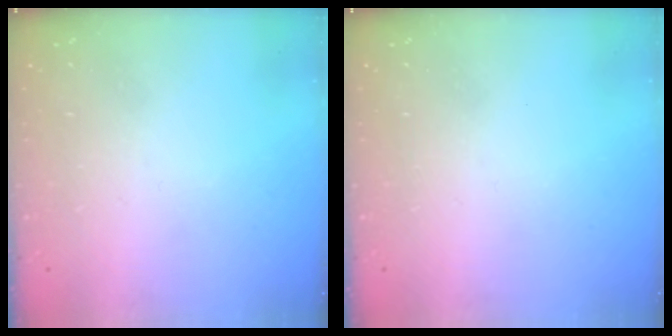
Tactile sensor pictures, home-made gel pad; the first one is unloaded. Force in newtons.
{"total": 0.0}